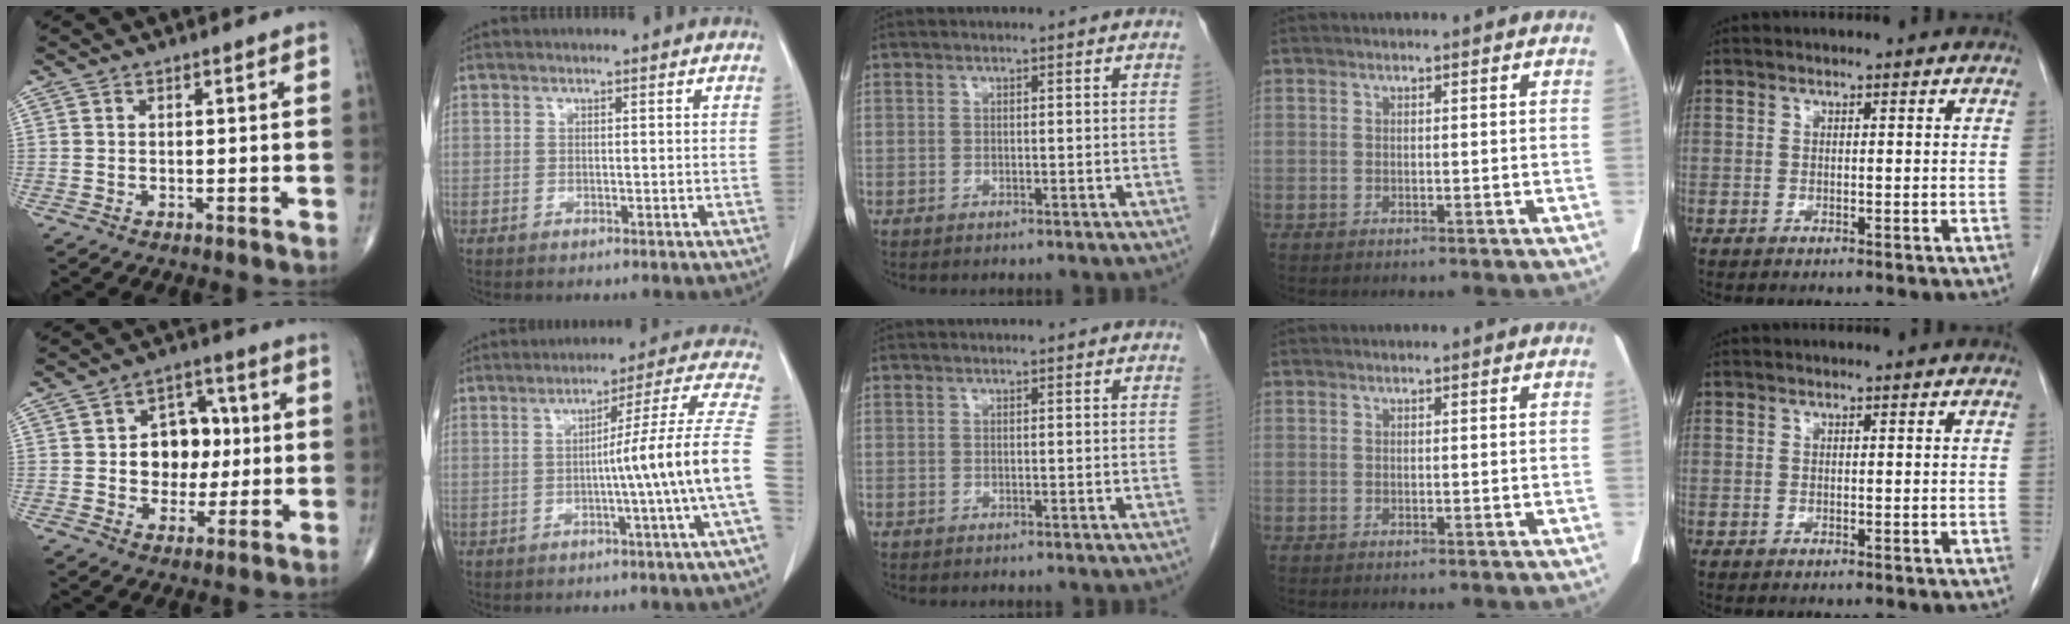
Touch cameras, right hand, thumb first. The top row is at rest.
{"thumb": {"total": 10.7, "force": [0.6, 8.3, 6.7], "torque": [-0.046, 0.018, 0.010]}, "index": {"total": 13.1, "force": [-2.6, -3.0, 12.5], "torque": [-0.158, 0.010, -0.041]}}